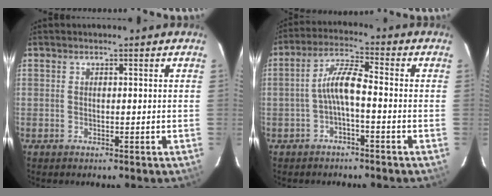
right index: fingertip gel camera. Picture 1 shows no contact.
{"total": 5.7, "force": [-1.7, 1.1, 5.4], "torque": [-0.116, 0.017, -0.033]}